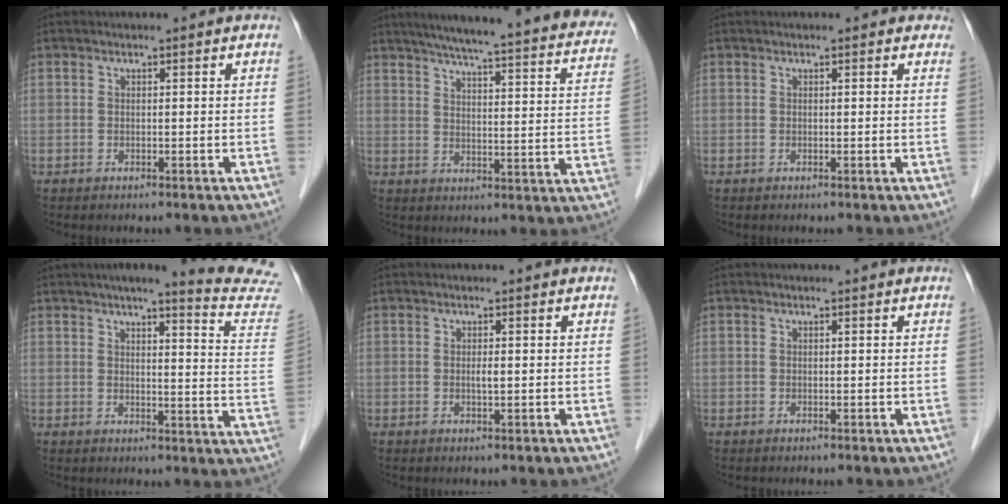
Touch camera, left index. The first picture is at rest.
{"total": 28.6, "force": [24.6, 3.1, 14.3], "torque": [-0.201, -0.033, 0.290]}
{"total": 0.9, "force": [0.6, 0.5, 0.4], "torque": [-0.001, -0.001, 0.000]}
{"total": 14.4, "force": [13.3, -0.8, 5.5], "torque": [-0.062, -0.082, 0.135]}
{"total": 0.9, "force": [0.0, 0.1, 0.9], "torque": [-0.017, -0.001, -0.001]}
{"total": 0.0}